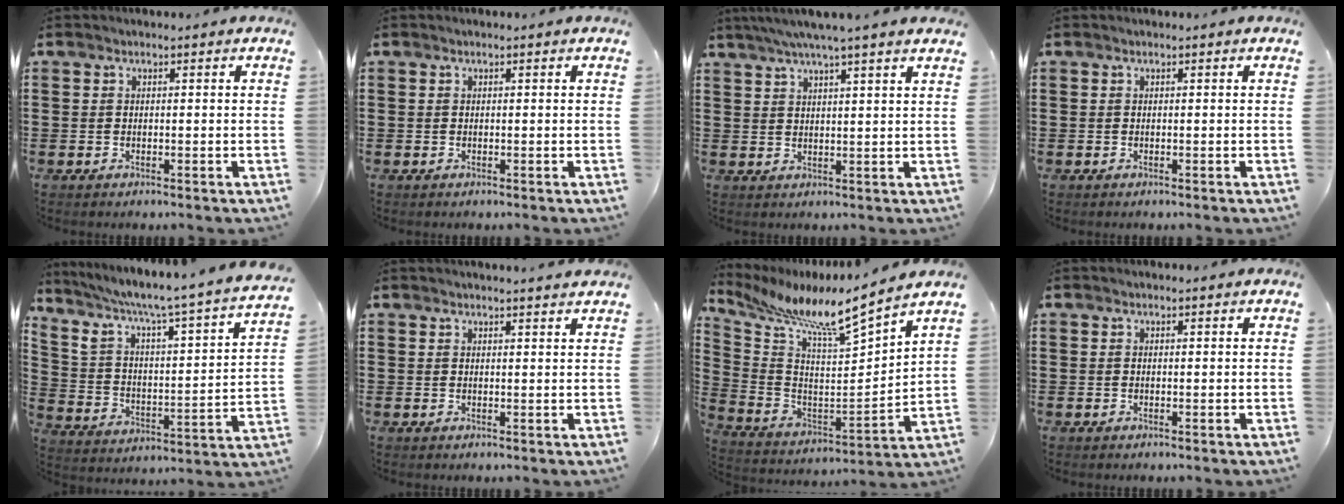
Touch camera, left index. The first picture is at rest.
{"total": 0.0}
{"total": 4.2, "force": [3.4, -0.7, 2.3], "torque": [-0.053, -0.007, 0.060]}
{"total": 0.0}
{"total": 3.6, "force": [2.6, 0.0, 2.4], "torque": [-0.063, -0.037, 0.029]}
{"total": 1.5, "force": [1.4, -0.2, 0.3], "torque": [-0.007, -0.002, 0.028]}
{"total": 8.0, "force": [7.0, -0.4, 3.8], "torque": [-0.111, -0.064, 0.105]}
{"total": 0.0}